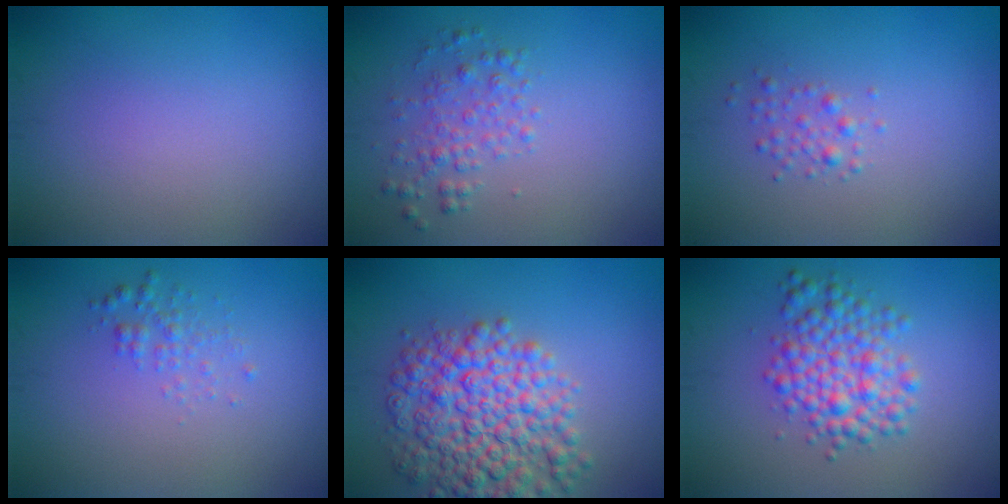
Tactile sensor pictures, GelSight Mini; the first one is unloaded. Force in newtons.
{"total": 2.2, "press": 2.2, "slide": 0.1}
{"total": 1.2, "press": 1.2, "slide": 0.0}
{"total": 1.3, "press": 1.3, "slide": 0.0}
{"total": 8.2, "press": 8.2, "slide": 0.3}
{"total": 4.5, "press": 4.5, "slide": 0.1}